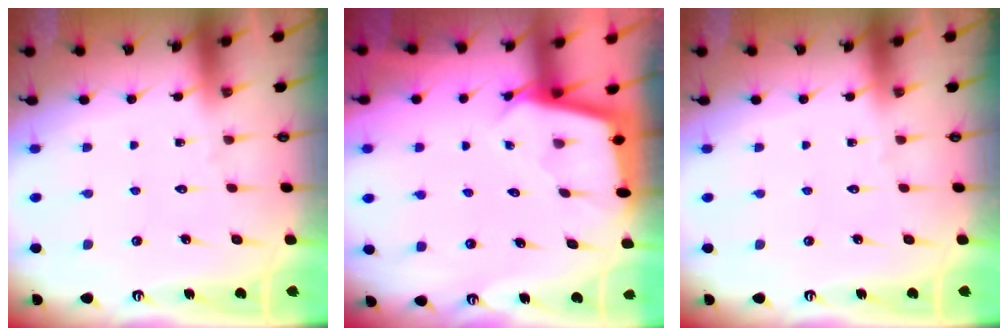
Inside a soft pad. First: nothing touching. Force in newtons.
{"total": 2.2, "press": 2.2, "slide": 0.2}
{"total": 0.0}